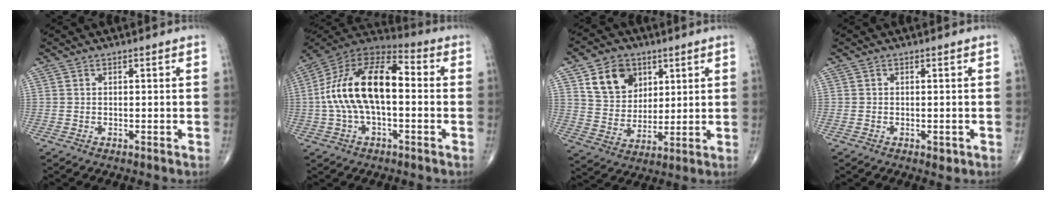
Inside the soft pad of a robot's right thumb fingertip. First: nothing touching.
{"total": 18.9, "force": [0.0, 9.6, 16.3], "torque": [-0.302, 0.043, -0.009]}
{"total": 11.4, "force": [5.1, 8.7, 5.2], "torque": [-0.060, -0.024, 0.099]}
{"total": 1.6, "force": [-0.6, 1.0, 1.2], "torque": [-0.010, -0.002, -0.006]}